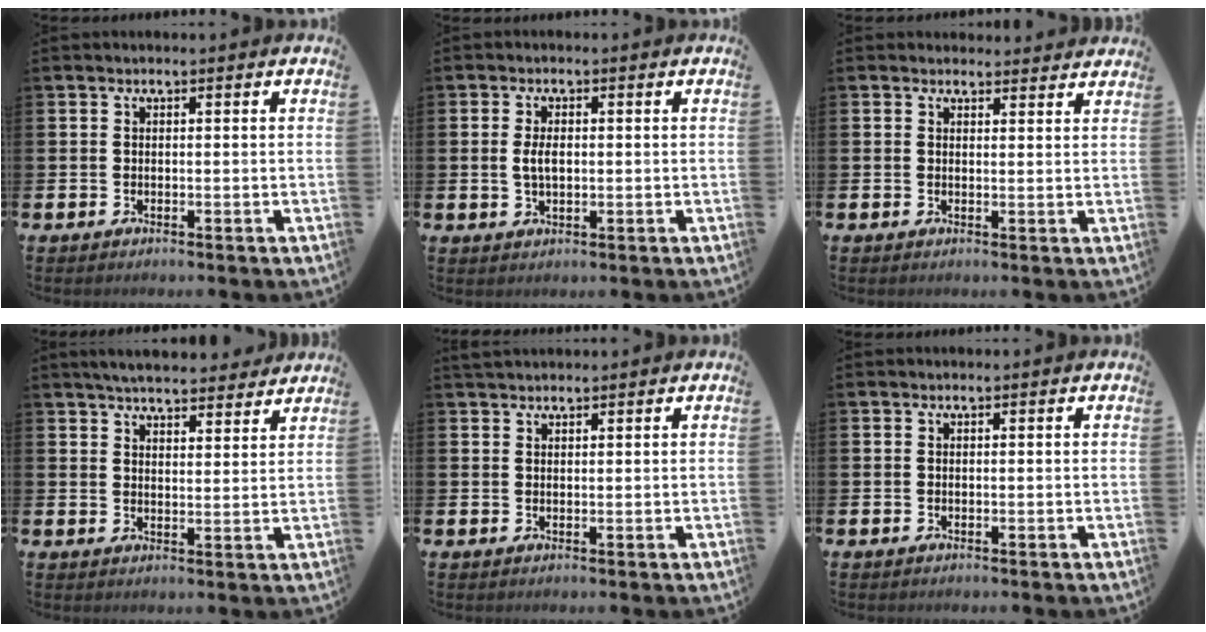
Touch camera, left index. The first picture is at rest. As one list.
[{"total": 2.7, "force": [0.2, 1.4, 2.3], "torque": [-0.033, 0.001, -0.001]}, {"total": 2.0, "force": [1.9, 0.5, -0.1], "torque": [0.007, -0.008, 0.034]}, {"total": 5.1, "force": [5.0, 0.8, 0.9], "torque": [-0.028, -0.024, 0.090]}, {"total": 1.6, "force": [1.5, 0.4, 0.3], "torque": [0.000, 0.001, 0.026]}, {"total": 0.0}]